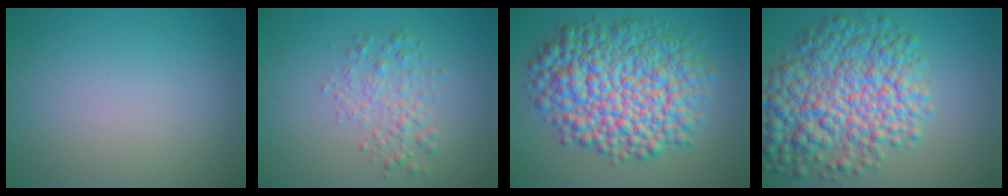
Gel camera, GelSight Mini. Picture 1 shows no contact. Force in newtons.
{"total": 2.5, "press": 2.5, "slide": 0.1}
{"total": 11.9, "press": 11.9, "slide": 0.1}
{"total": 10.0, "press": 10.0, "slide": 0.2}